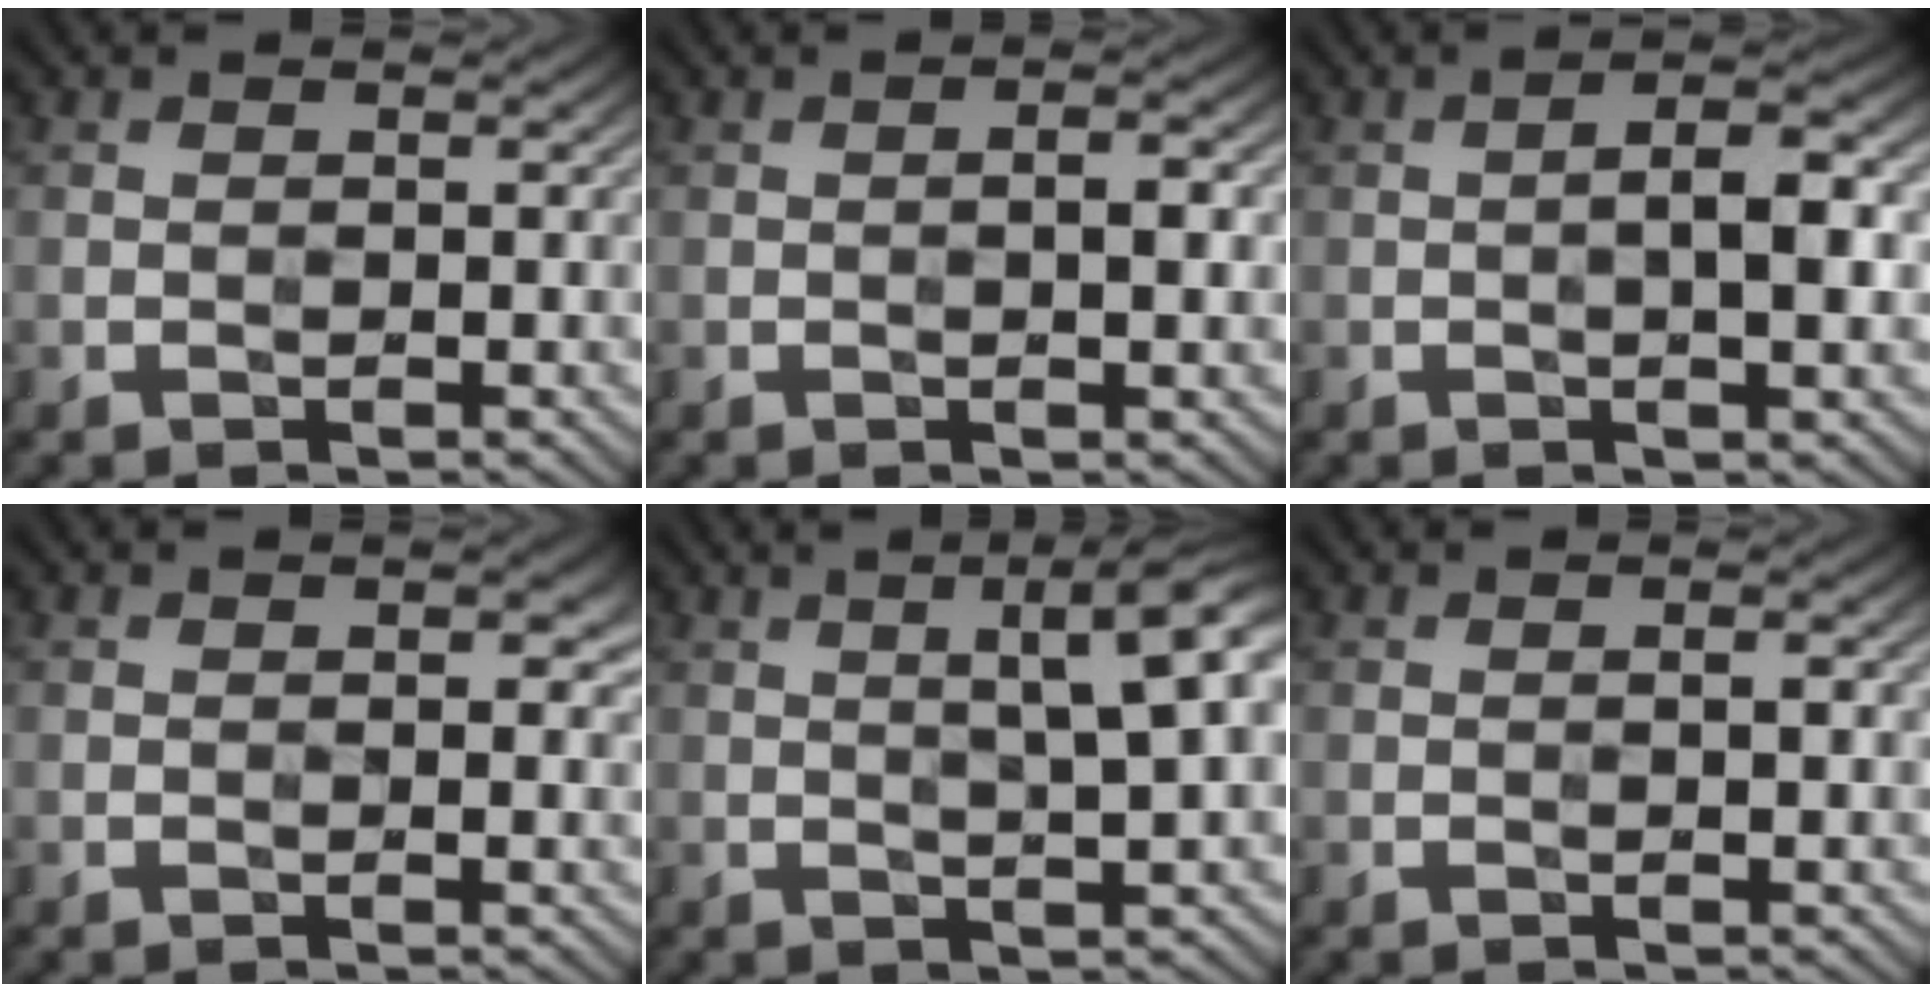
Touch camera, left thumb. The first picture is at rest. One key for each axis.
{"total": 2.4, "fx": 0.0, "fy": 0.6, "fz": 2.3, "tx": -0.037, "ty": 0.005, "tz": -0.003}
{"total": 4.9, "fx": -0.2, "fy": 1.3, "fz": 4.7, "tx": -0.078, "ty": 0.009, "tz": -0.008}
{"total": 1.5, "fx": 0.2, "fy": 0.7, "fz": 1.3, "tx": -0.012, "ty": -0.001, "tz": 0.002}
{"total": 8.1, "fx": 2.4, "fy": 1.7, "fz": 7.6, "tx": -0.082, "ty": 0.029, "tz": 0.029}
{"total": 0.9, "fx": 0.1, "fy": 0.1, "fz": 0.9, "tx": -0.014, "ty": 0.001, "tz": 0.000}